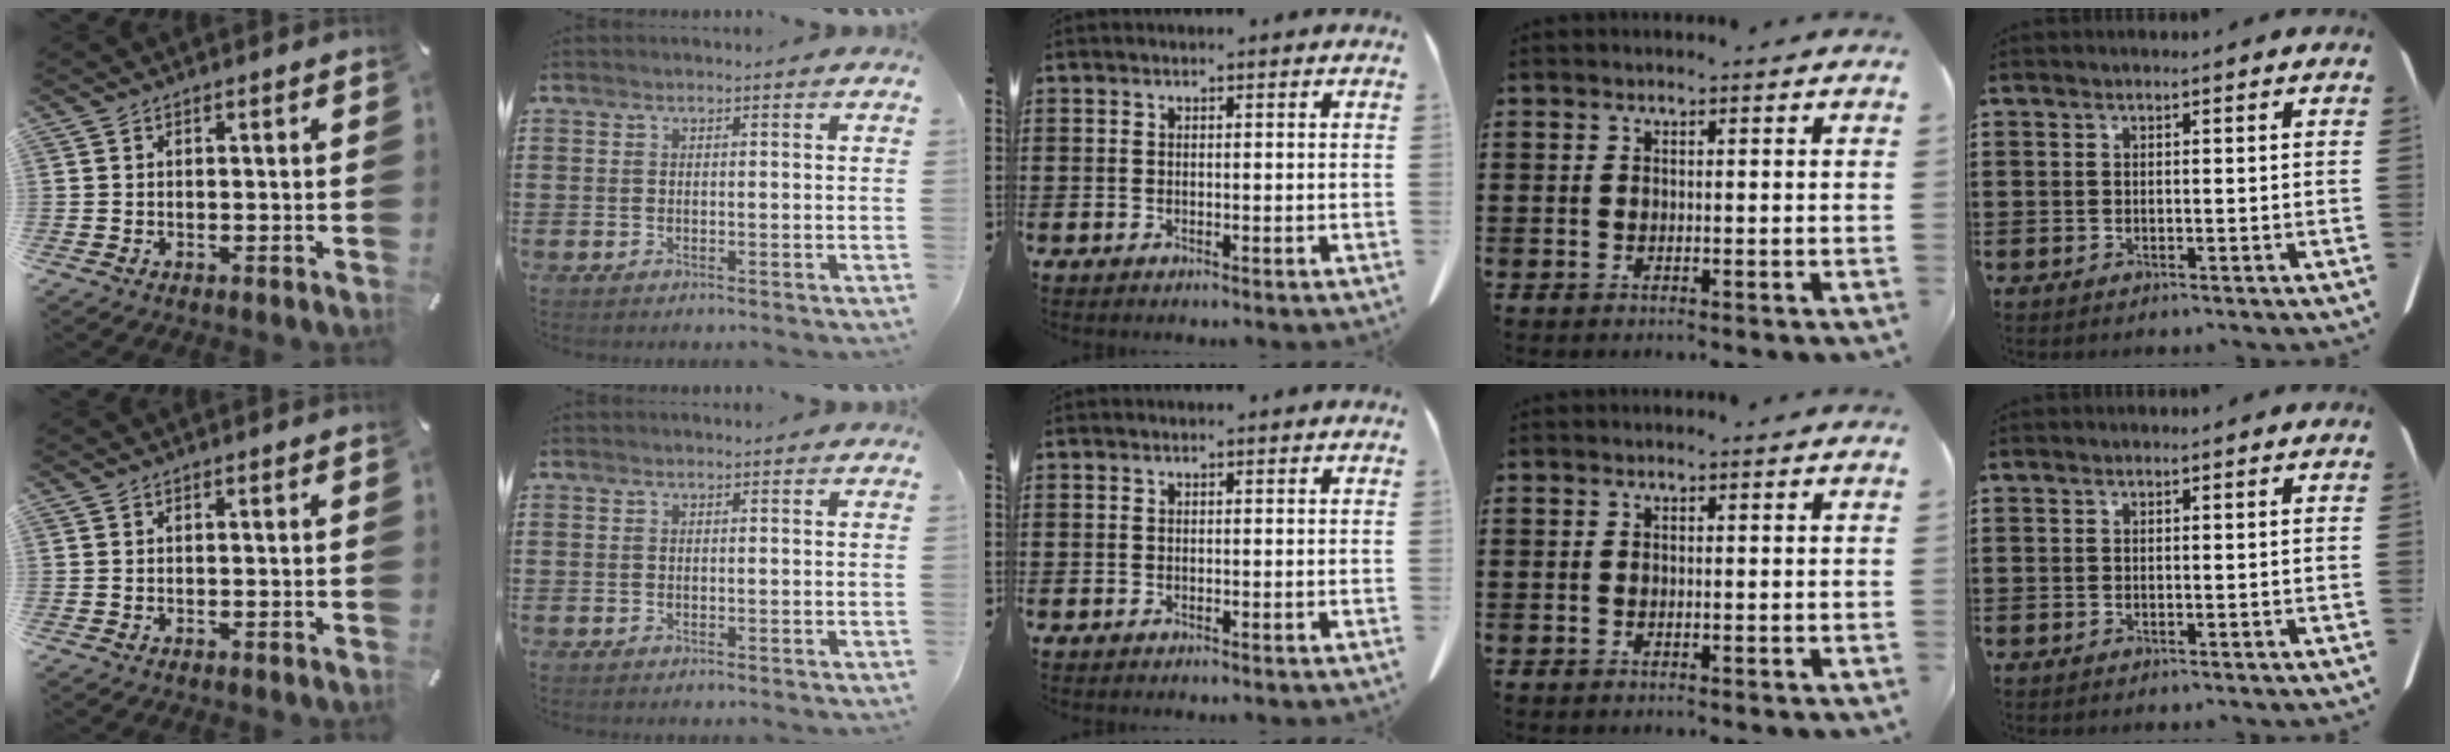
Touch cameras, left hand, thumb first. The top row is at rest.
{}